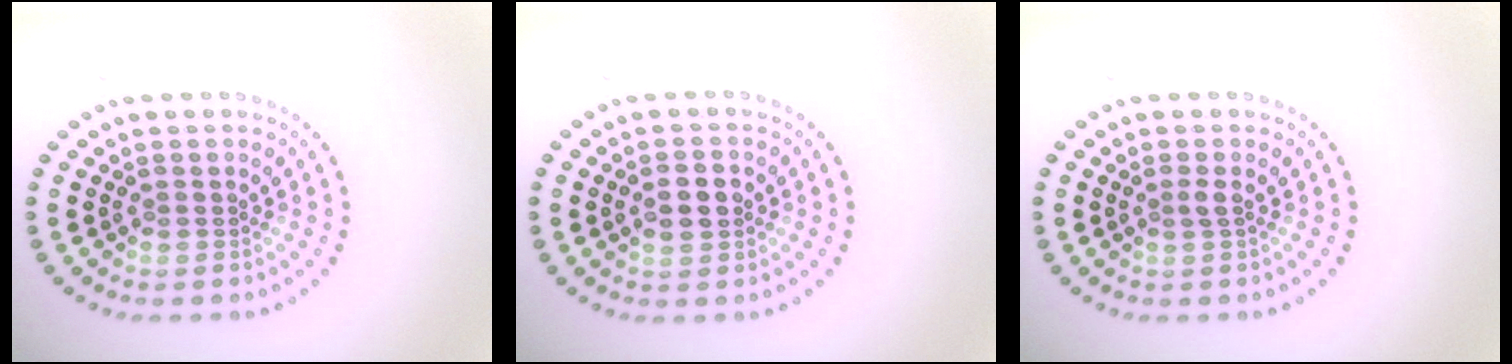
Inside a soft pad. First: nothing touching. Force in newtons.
{"total": 2.8, "press": 2.8, "slide": 0.0}
{"total": 0.8, "press": 0.5, "slide": 0.6}